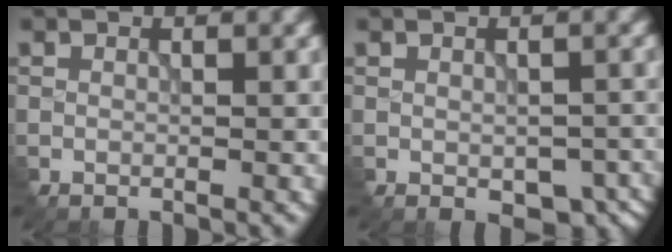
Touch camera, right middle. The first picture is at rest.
{"total": 4.6, "force": [-2.4, 2.7, 3.0], "torque": [-0.038, -0.024, -0.015]}